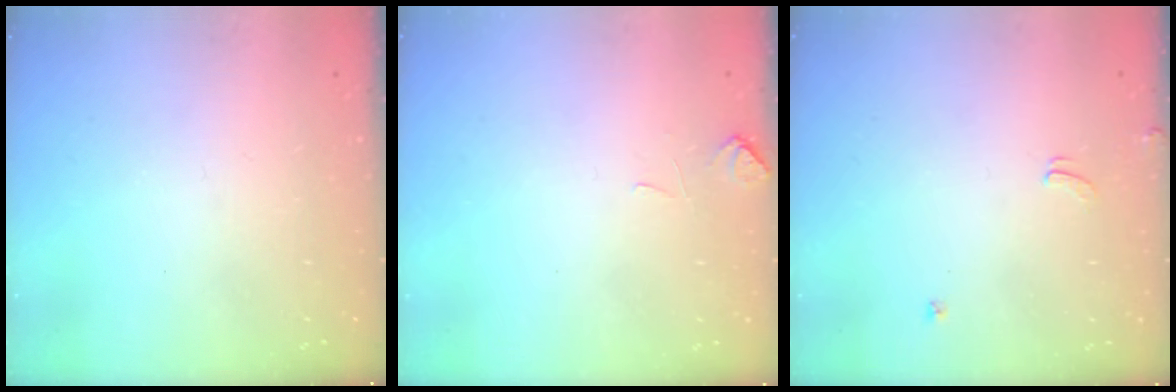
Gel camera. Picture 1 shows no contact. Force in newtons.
{"total": 0.5, "press": 0.1, "slide": 0.5}
{"total": 1.6, "press": 1.5, "slide": 0.3}